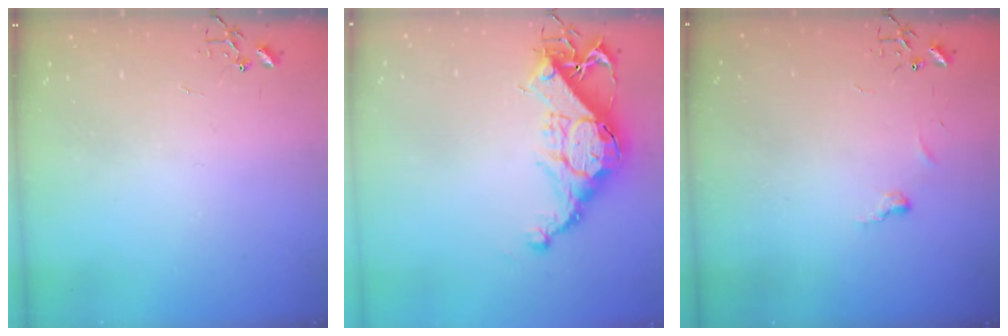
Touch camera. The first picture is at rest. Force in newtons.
{"total": 15.7, "press": 15.7, "slide": 1.1}
{"total": 3.4, "press": 3.4, "slide": 0.4}